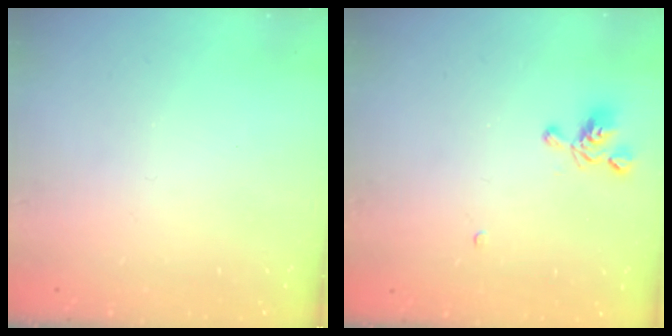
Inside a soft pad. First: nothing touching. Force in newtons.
{"total": 5.2, "press": 5.2, "slide": 0.8}